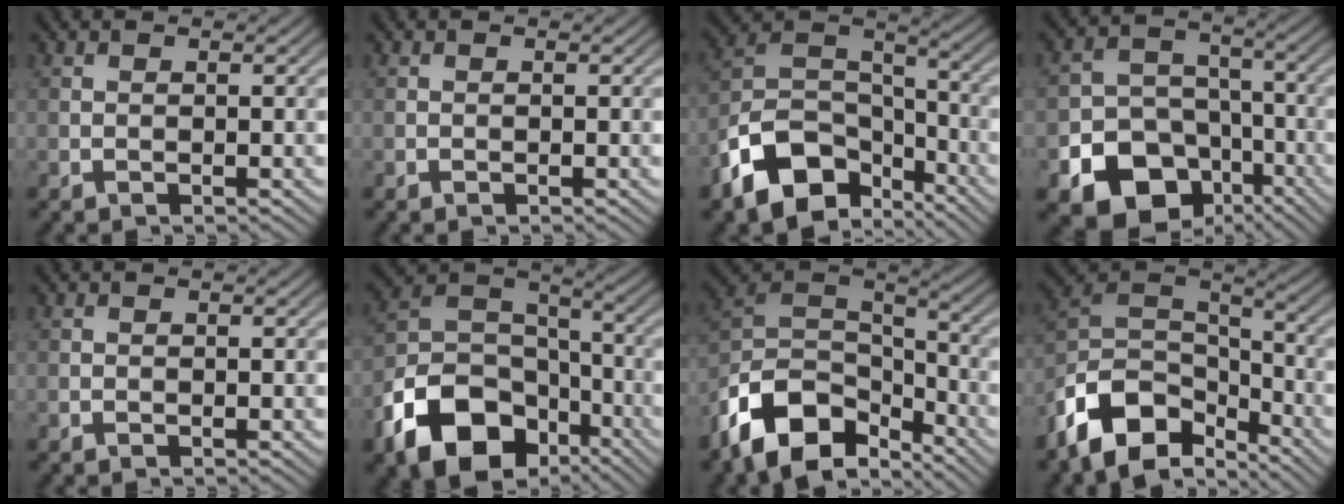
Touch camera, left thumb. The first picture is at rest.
{"total": 0.0}
{"total": 13.1, "force": [-7.6, 7.7, 7.4], "torque": [-0.153, -0.016, -0.151]}
{"total": 14.6, "force": [-7.9, 11.0, 5.7], "torque": [-0.116, -0.046, -0.138]}
{"total": 0.0}
{"total": 15.0, "force": [-8.3, 9.7, 8.0], "torque": [-0.183, -0.032, -0.159]}
{"total": 13.6, "force": [-8.4, 7.4, 7.7], "torque": [-0.185, -0.012, -0.165]}
{"total": 12.4, "force": [-7.8, 6.6, 7.0], "torque": [-0.157, -0.009, -0.156]}